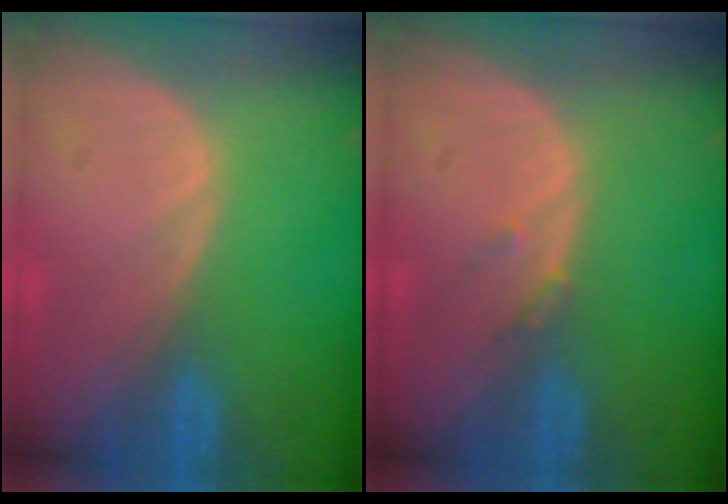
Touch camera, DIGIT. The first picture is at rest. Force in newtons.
{"total": 1.3, "press": 1.1, "slide": 0.7}